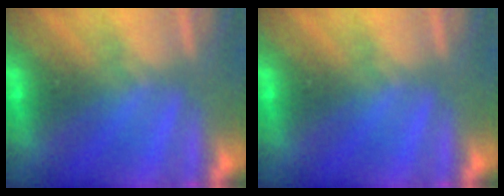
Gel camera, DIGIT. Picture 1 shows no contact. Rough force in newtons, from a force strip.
{"total": 0.0}